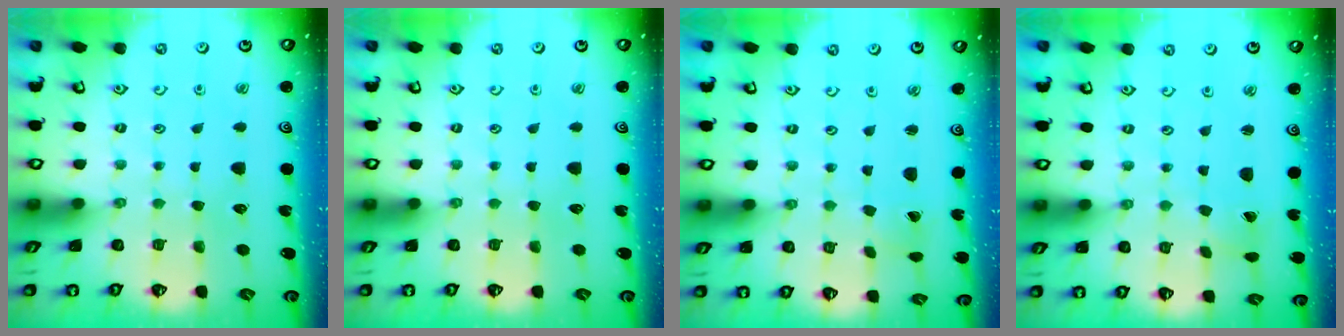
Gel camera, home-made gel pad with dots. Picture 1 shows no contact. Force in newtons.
{"total": 0.0}
{"total": 1.3, "press": 1.2, "slide": 0.4}
{"total": 0.0}